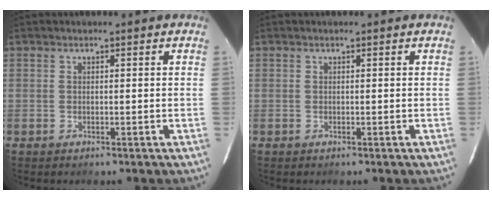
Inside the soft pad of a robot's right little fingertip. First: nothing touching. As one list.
[{"total": 0.0}]